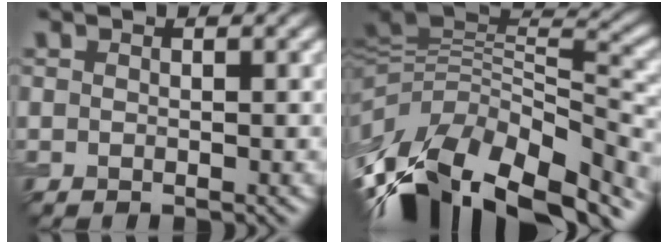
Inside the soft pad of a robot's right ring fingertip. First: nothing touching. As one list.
[{"total": 15.5, "force": [-8.6, 7.3, 10.6], "torque": [-0.223, 0.003, -0.140]}]